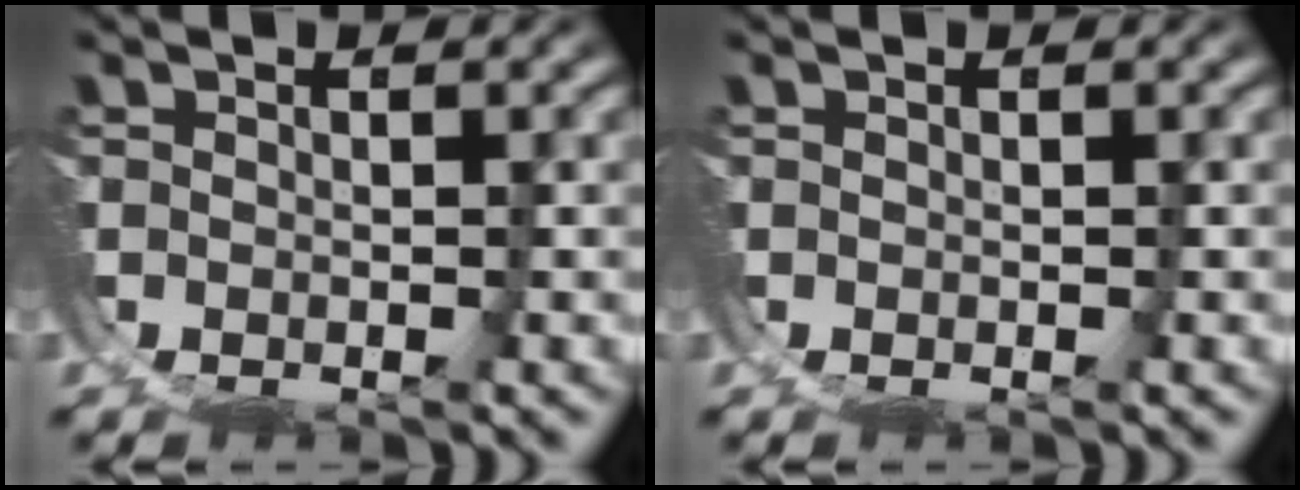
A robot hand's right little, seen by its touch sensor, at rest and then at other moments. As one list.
[{"total": 0.0}]